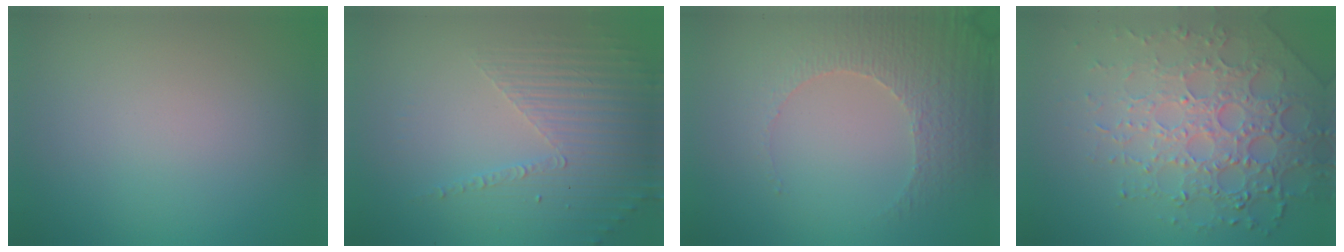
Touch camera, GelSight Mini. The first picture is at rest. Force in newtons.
{"total": 5.3, "press": 3.1, "slide": 4.2}
{"total": 3.8, "press": 3.3, "slide": 1.9}
{"total": 7.7, "press": 5.3, "slide": 5.5}